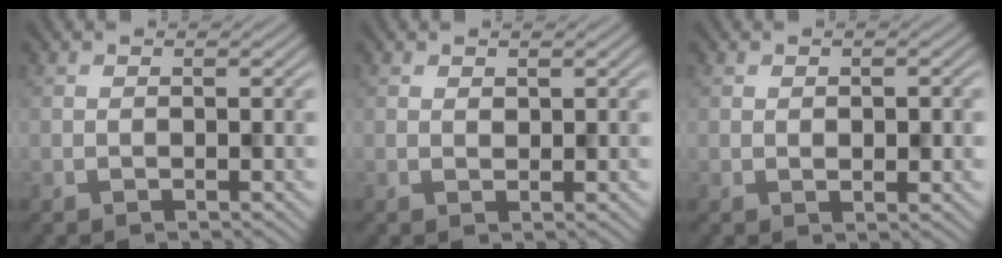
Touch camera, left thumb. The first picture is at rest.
{"total": 1.1, "force": [0.5, 0.8, 0.7], "torque": [-0.014, 0.001, 0.011]}
{"total": 2.8, "force": [0.3, 1.7, 2.2], "torque": [-0.022, 0.010, 0.013]}